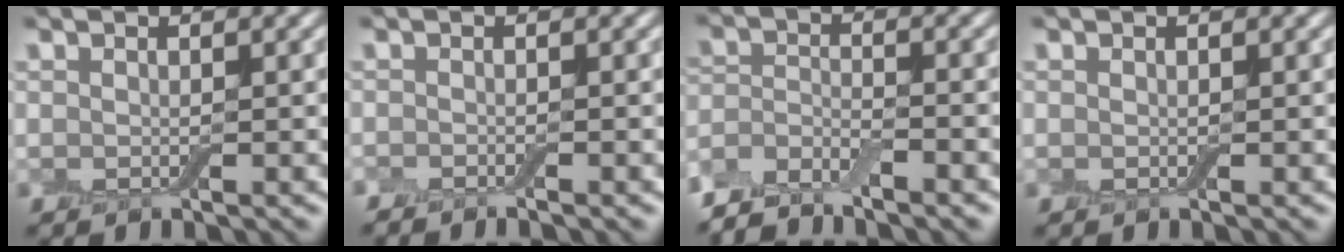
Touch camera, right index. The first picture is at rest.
{"total": 1.1, "force": [-1.1, -0.2, 0.2], "torque": [-0.004, -0.005, -0.022]}
{"total": 4.4, "force": [-4.0, 1.0, 1.5], "torque": [-0.029, 0.000, -0.084]}
{"total": 0.0}